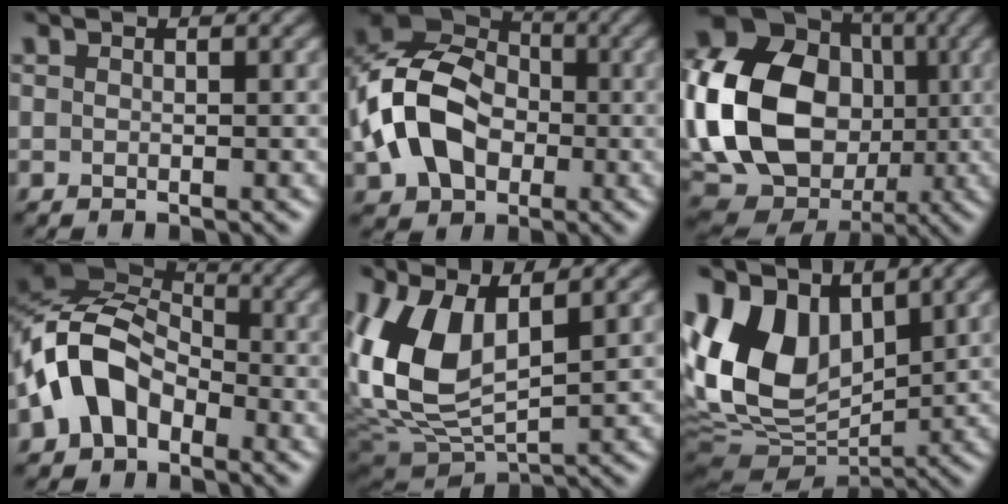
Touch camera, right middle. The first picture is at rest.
{"total": 9.5, "force": [-1.1, 7.2, 6.1], "torque": [-0.136, 0.009, -0.033]}
{"total": 17.0, "force": [-0.1, 13.7, 10.1], "torque": [-0.223, 0.002, 0.006]}
{"total": 7.3, "force": [-2.5, 5.1, 4.6], "torque": [-0.084, 0.021, -0.066]}
{"total": 9.6, "force": [2.1, 5.2, 7.8], "torque": [-0.189, -0.002, 0.039]}
{"total": 11.6, "force": [3.3, 7.7, 8.0], "torque": [-0.177, 0.006, 0.056]}